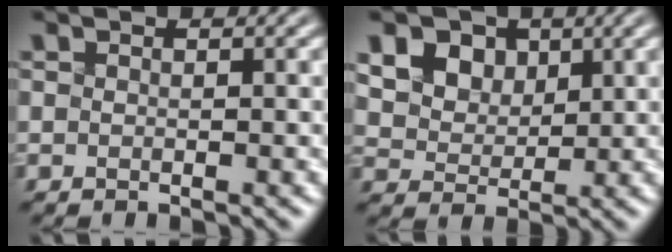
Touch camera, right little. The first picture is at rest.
{"total": 12.1, "force": [6.0, 8.9, 5.6], "torque": [-0.137, 0.034, 0.106]}